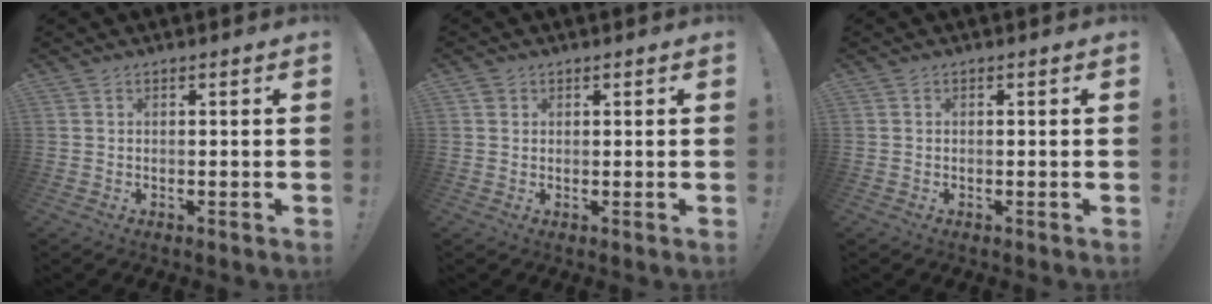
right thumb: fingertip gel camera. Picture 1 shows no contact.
{"total": 1.5, "force": [1.0, 1.1, 0.3], "torque": [-0.002, -0.001, 0.019]}
{"total": 0.0}